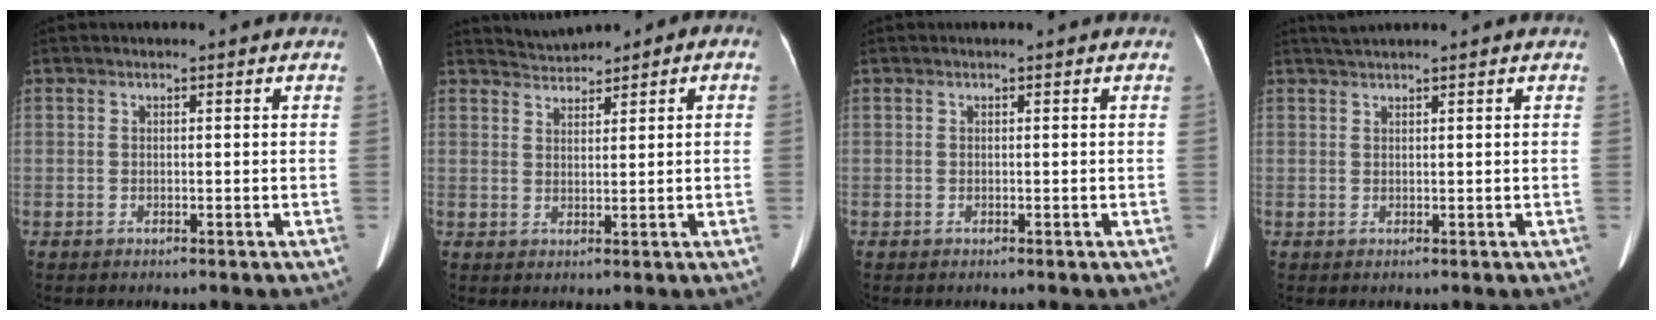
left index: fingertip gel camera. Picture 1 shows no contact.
{"total": 2.7, "force": [2.3, 1.1, 0.9], "torque": [-0.017, 0.027, 0.049]}
{"total": 0.0}
{"total": 1.4, "force": [1.2, -0.3, 0.7], "torque": [-0.015, 0.014, 0.029]}